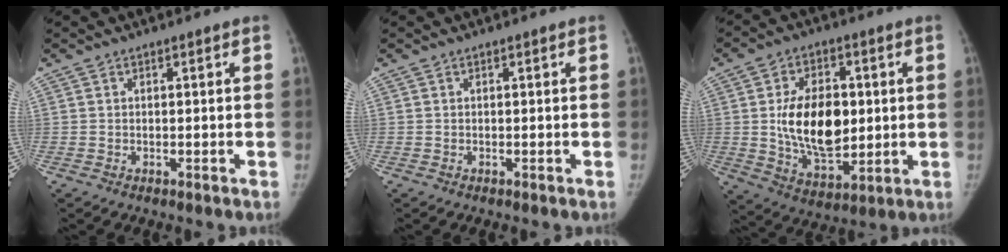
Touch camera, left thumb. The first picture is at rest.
{"total": 0.0}
{"total": 15.9, "force": [1.0, 9.6, 12.6], "torque": [-0.172, -0.013, 0.028]}